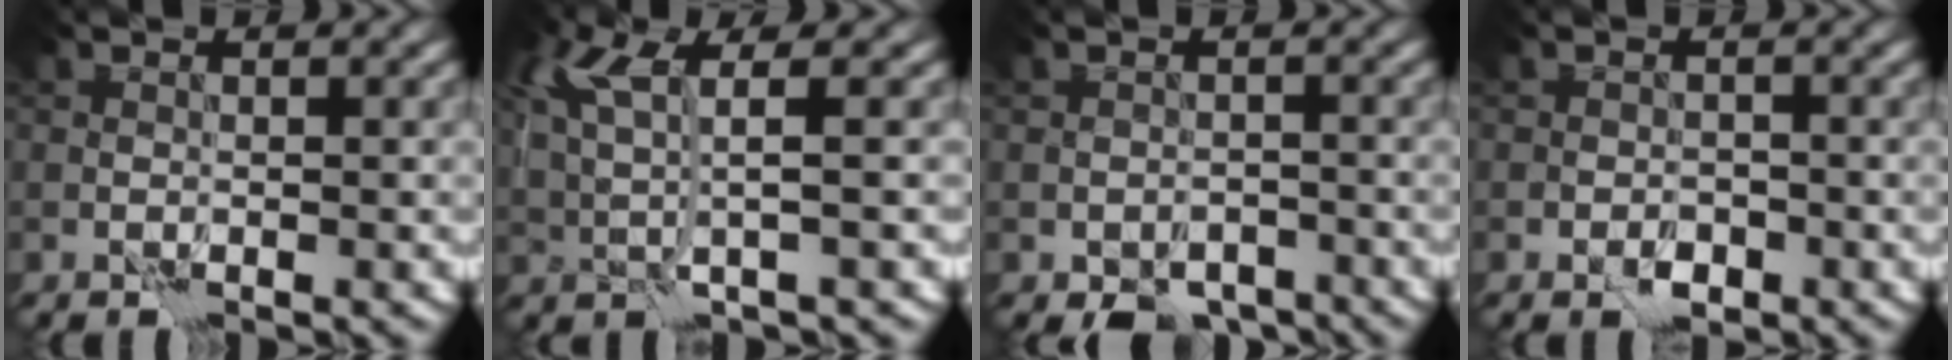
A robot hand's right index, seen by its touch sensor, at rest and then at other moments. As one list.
[{"total": 4.7, "force": [2.0, 1.0, 4.1], "torque": [-0.081, 0.004, 0.043]}, {"total": 3.4, "force": [-2.7, 1.8, 1.0], "torque": [-0.004, -0.009, -0.042]}, {"total": 1.2, "force": [-0.6, 0.8, 0.6], "torque": [-0.006, 0.002, -0.010]}]